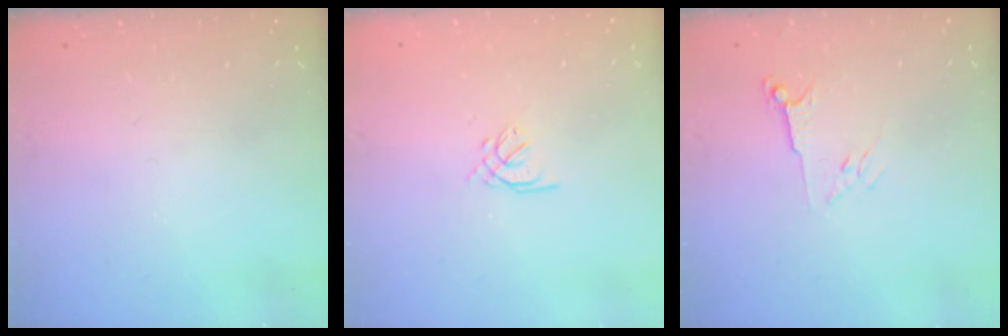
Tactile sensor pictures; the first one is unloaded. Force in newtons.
{"total": 1.4, "press": 1.3, "slide": 0.5}
{"total": 3.5, "press": 3.5, "slide": 0.7}